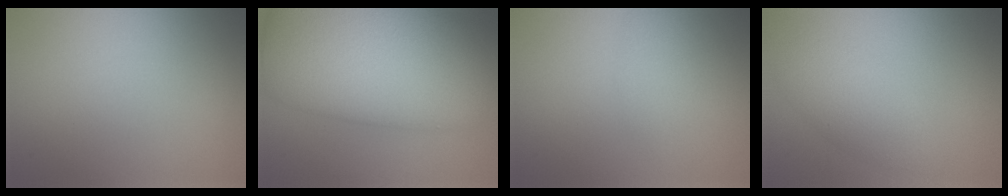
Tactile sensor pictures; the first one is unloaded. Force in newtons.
{"total": 15.7, "press": 15.7, "slide": 0.8}
{"total": 1.8, "press": 1.8, "slide": 0.1}
{"total": 3.8, "press": 3.8, "slide": 0.1}